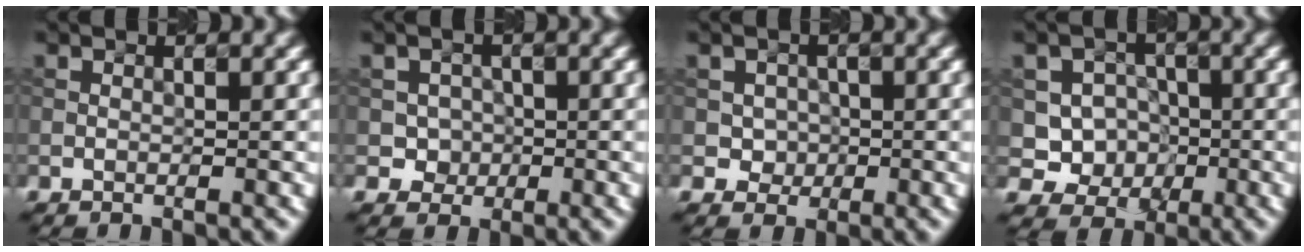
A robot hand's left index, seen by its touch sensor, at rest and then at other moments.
{"total": 1.9, "force": [-0.2, 1.8, 0.4], "torque": [0.005, -0.001, -0.001]}
{"total": 1.9, "force": [0.0, 1.8, 0.6], "torque": [-0.004, -0.001, 0.007]}
{"total": 4.8, "force": [-0.4, 4.4, 1.8], "torque": [-0.008, 0.003, -0.029]}